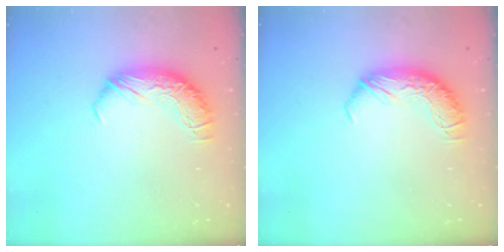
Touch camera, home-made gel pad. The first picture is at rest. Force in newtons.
{"total": 0.0}